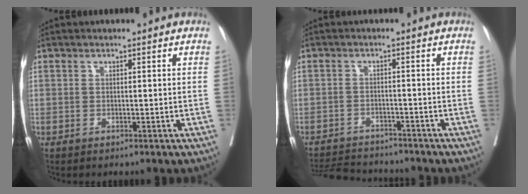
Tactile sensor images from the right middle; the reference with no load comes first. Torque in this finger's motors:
{"motor_torque": [-0.05, -0.10, 0.01, 0.00]}